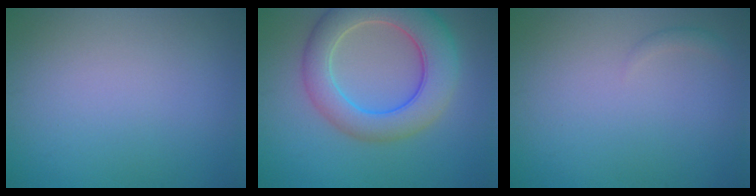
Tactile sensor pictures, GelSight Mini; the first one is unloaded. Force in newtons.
{"total": 8.1, "press": 8.0, "slide": 0.8}
{"total": 0.8, "press": 0.8, "slide": 0.0}